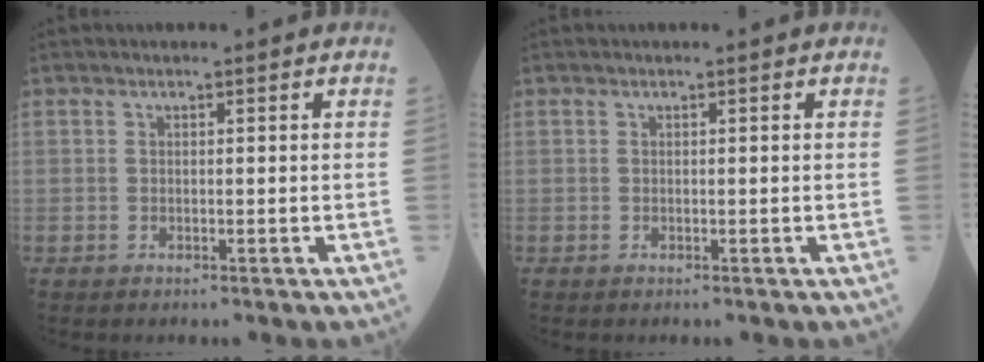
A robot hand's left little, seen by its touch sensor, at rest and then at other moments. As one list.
[{"total": 0.0}]